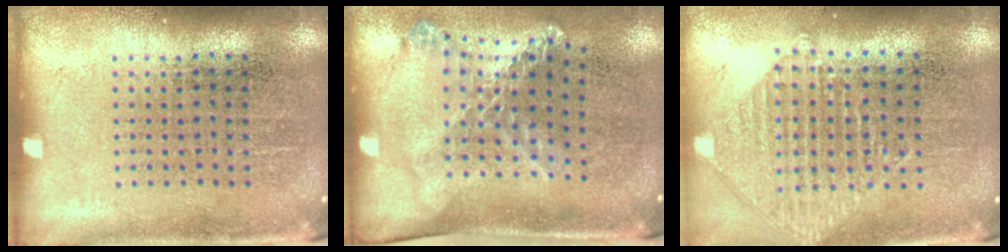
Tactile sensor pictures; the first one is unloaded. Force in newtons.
{"total": 1.7, "press": 1.3, "slide": 1.0}
{"total": 1.0, "press": 1.0, "slide": 0.1}